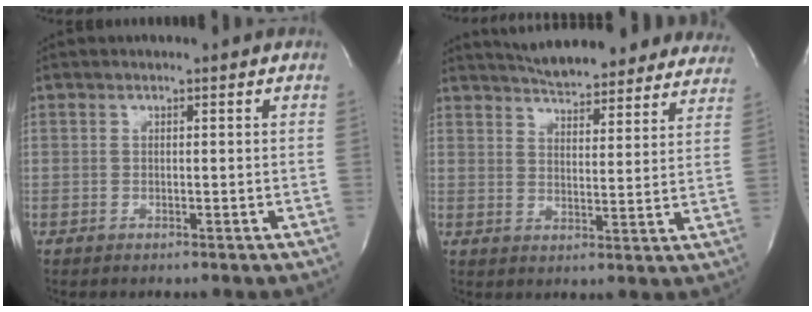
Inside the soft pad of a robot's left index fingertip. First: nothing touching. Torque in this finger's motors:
{"motor_torque": [1.11, -1.03, 0.21, 0.00]}